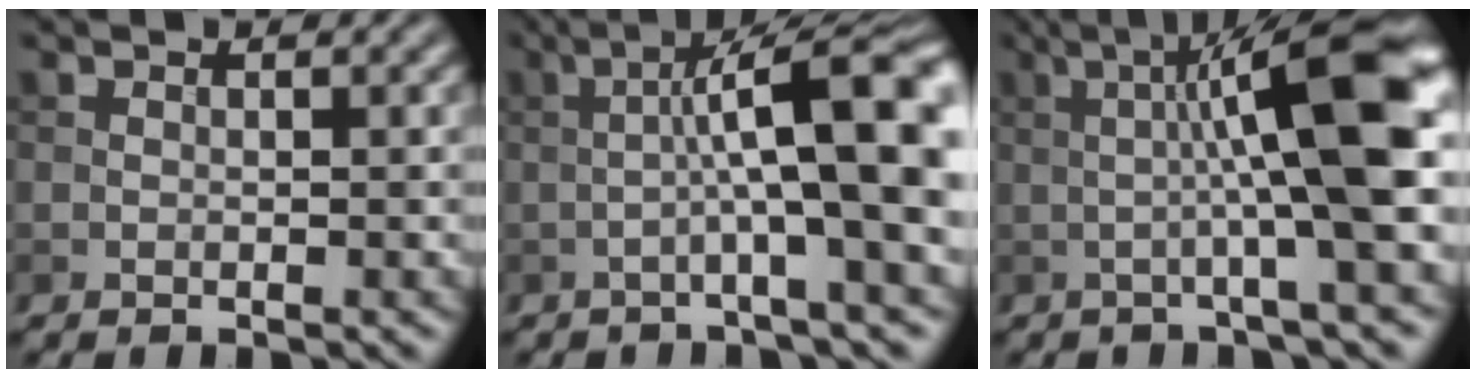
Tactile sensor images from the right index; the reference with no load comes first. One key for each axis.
{"total": 10.6, "fx": 0.0, "fy": 1.6, "fz": 10.5, "tx": -0.144, "ty": 0.026, "tz": -0.008}
{"total": 10.3, "fx": 0.9, "fy": 1.2, "fz": 10.1, "tx": -0.140, "ty": 0.014, "tz": 0.011}